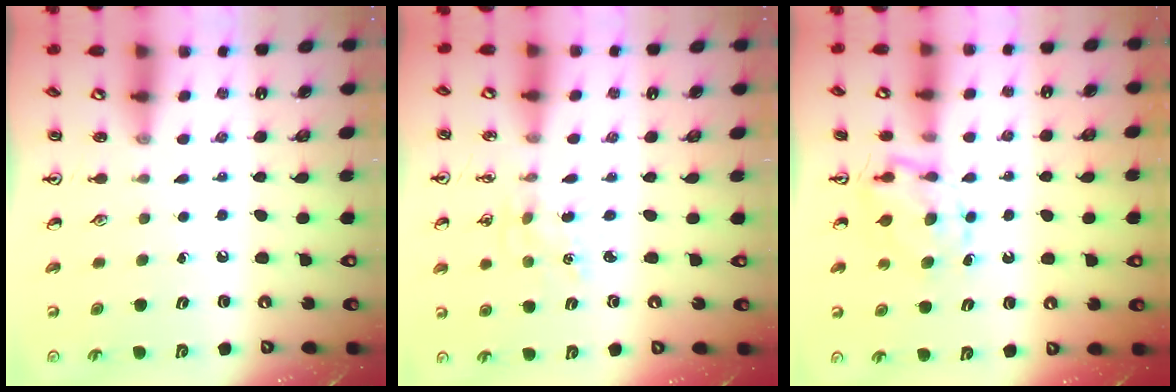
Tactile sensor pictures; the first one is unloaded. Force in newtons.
{"total": 0.6, "press": 0.6, "slide": 0.1}
{"total": 6.9, "press": 6.8, "slide": 0.8}